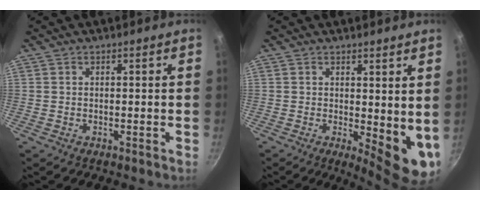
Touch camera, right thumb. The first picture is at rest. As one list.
[{"total": 8.8, "force": [1.1, 3.6, 8.0], "torque": [-0.083, -0.015, 0.023]}]